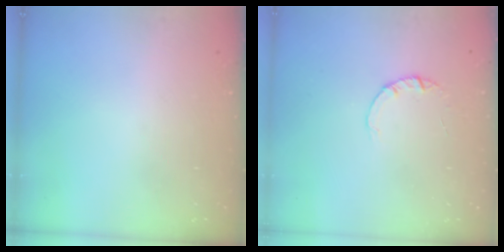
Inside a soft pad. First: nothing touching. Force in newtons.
{"total": 1.4, "press": 1.4, "slide": 0.2}